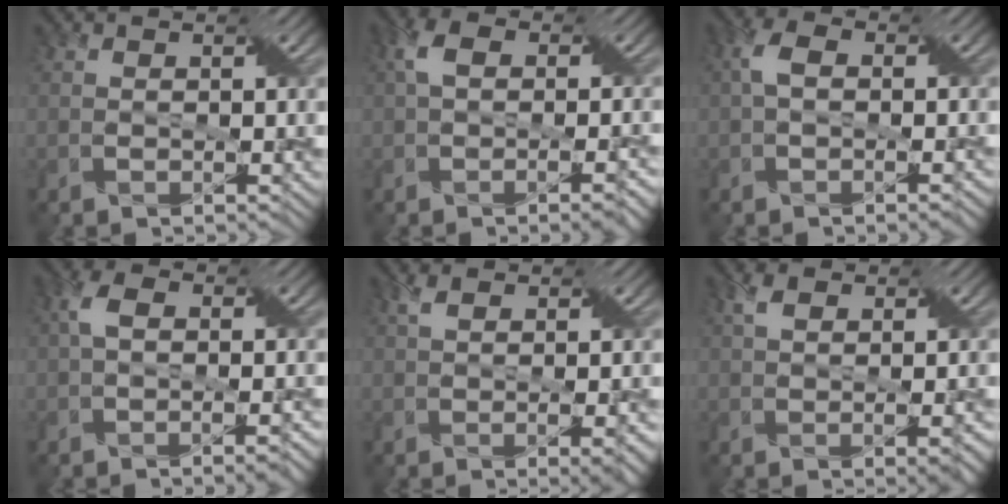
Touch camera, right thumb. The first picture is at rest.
{"total": 5.0, "force": [-0.2, 2.6, 4.2], "torque": [-0.080, 0.004, -0.004]}
{"total": 3.3, "force": [-0.2, 1.9, 2.7], "torque": [-0.059, 0.009, -0.007]}
{"total": 4.3, "force": [-0.5, 2.2, 3.7], "torque": [-0.075, 0.007, -0.011]}
{"total": 4.3, "force": [0.2, 1.3, 4.1], "torque": [-0.066, 0.007, 0.005]}
{"total": 4.1, "force": [0.4, 2.0, 3.6], "torque": [-0.057, 0.006, 0.008]}